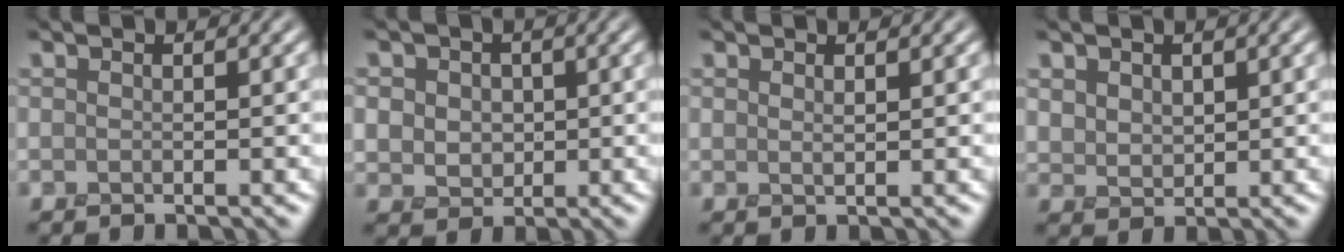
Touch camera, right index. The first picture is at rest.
{"total": 4.6, "force": [0.9, 4.0, 2.1], "torque": [-0.039, 0.013, 0.005]}
{"total": 0.7, "force": [0.7, 0.0, 0.2], "torque": [-0.010, -0.004, 0.016]}
{"total": 3.0, "force": [1.3, 2.3, 1.5], "torque": [-0.047, 0.004, 0.027]}